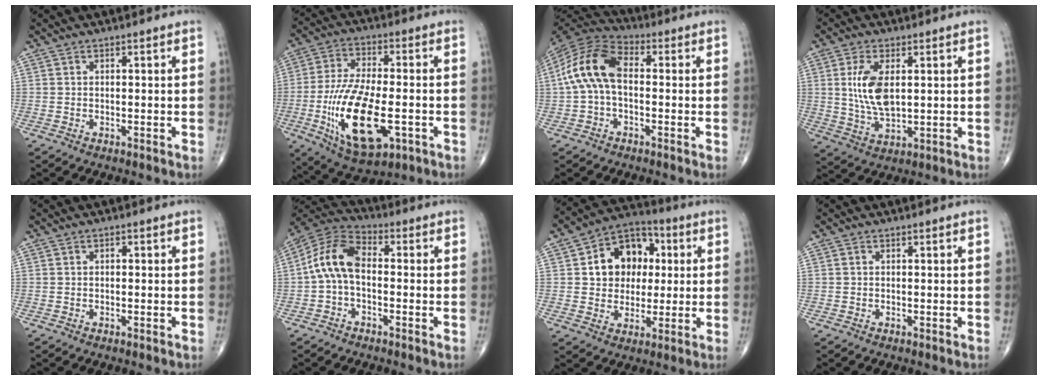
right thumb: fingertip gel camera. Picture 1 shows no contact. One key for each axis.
{"total": 18.7, "fx": -4.7, "fy": 8.1, "fz": 16.2, "tx": -0.311, "ty": 0.002, "tz": -0.070}
{"total": 12.2, "fx": 0.3, "fy": 7.1, "fz": 9.9, "tx": -0.197, "ty": 0.035, "tz": -0.007}
{"total": 9.1, "fx": 1.8, "fy": 4.4, "fz": 7.8, "tx": -0.156, "ty": -0.013, "tz": 0.041}
{"total": 0.8, "fx": 0.2, "fy": 0.4, "fz": 0.6, "tx": -0.008, "ty": 0.002, "tz": 0.002}
{"total": 9.7, "fx": -0.6, "fy": 5.6, "fz": 7.9, "tx": -0.150, "ty": 0.031, "tz": -0.025}
{"total": 13.7, "fx": 2.6, "fy": 10.7, "fz": 8.3, "tx": -0.082, "ty": 0.012, "tz": 0.037}
{"total": 0.0}